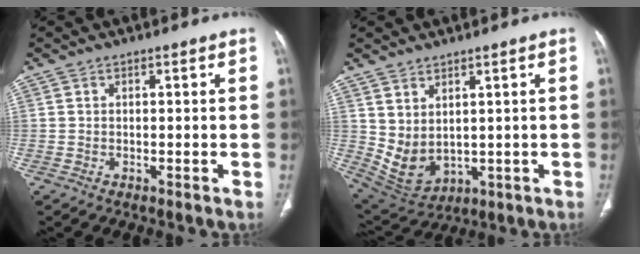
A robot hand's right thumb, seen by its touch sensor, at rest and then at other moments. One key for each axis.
{"total": 7.6, "fx": 2.1, "fy": 4.8, "fz": 5.5, "tx": -0.094, "ty": -0.019, "tz": 0.070}